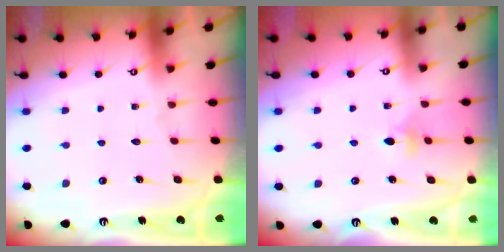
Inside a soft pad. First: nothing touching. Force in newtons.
{"total": 3.6, "press": 3.5, "slide": 1.0}